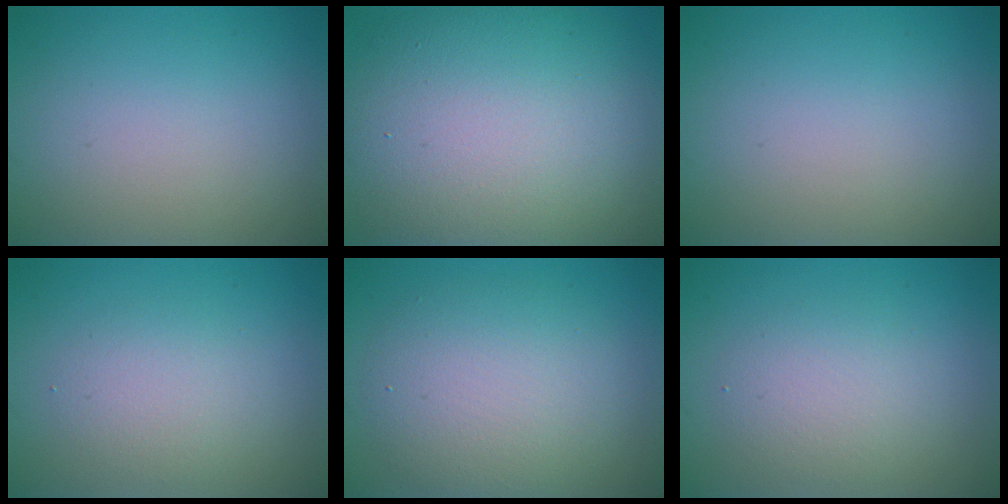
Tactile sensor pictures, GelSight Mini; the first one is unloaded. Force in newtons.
{"total": 14.8, "press": 14.8, "slide": 1.2}
{"total": 0.0}
{"total": 2.6, "press": 2.6, "slide": 0.2}
{"total": 5.8, "press": 5.8, "slide": 0.4}
{"total": 2.6, "press": 2.6, "slide": 0.2}